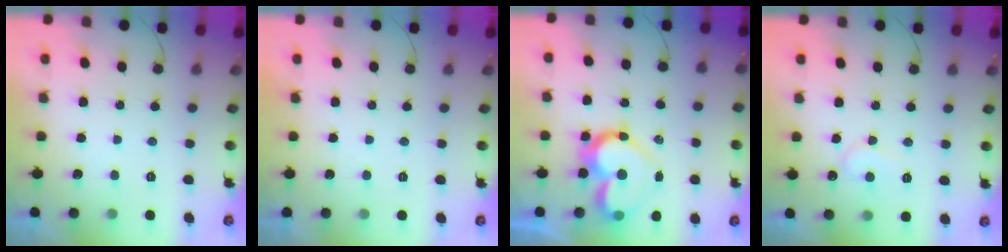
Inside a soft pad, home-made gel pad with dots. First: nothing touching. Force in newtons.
{"total": 1.7, "press": 1.7, "slide": 0.0}
{"total": 15.5, "press": 15.4, "slide": 1.3}
{"total": 7.1, "press": 7.1, "slide": 0.5}